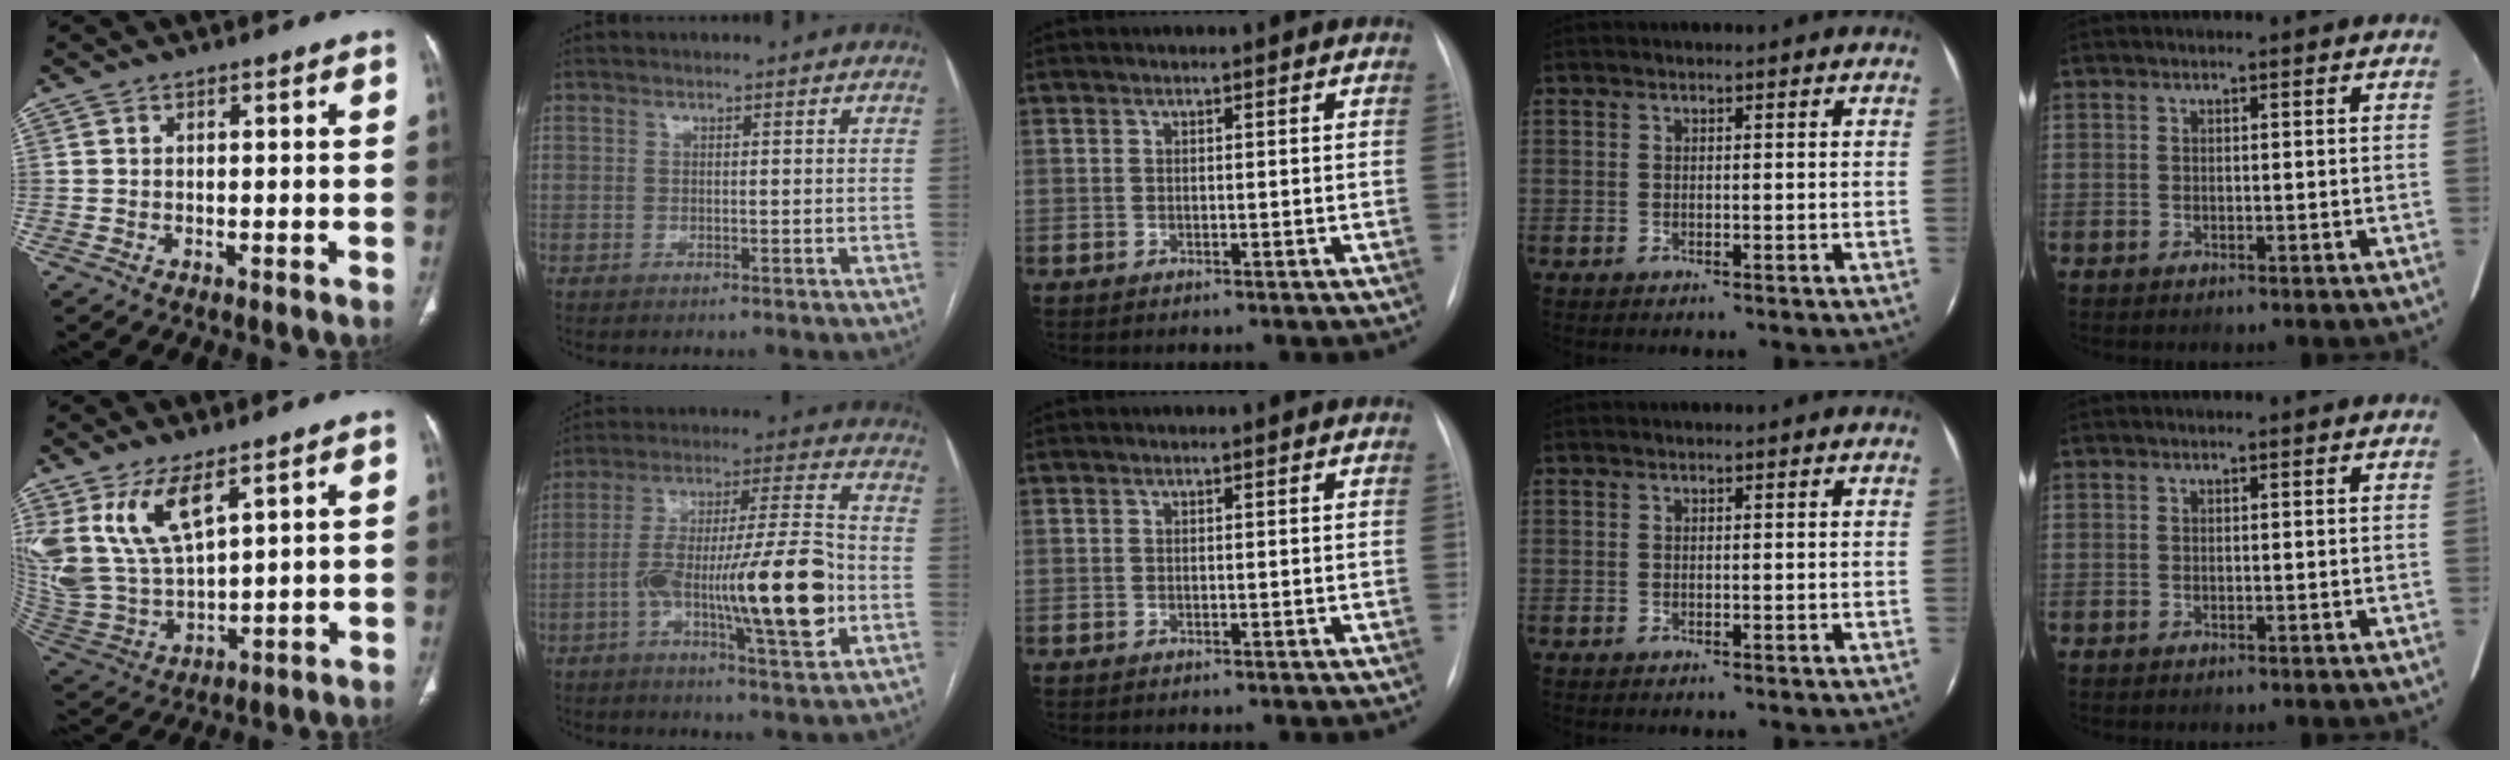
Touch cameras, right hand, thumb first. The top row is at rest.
{"thumb": {"total": 14.7, "force": [7.9, 6.3, 10.8], "torque": [-0.221, -0.035, 0.181]}, "index": {"total": 18.1, "force": [-4.7, 2.0, 17.3], "torque": [-0.292, 0.010, -0.072]}}